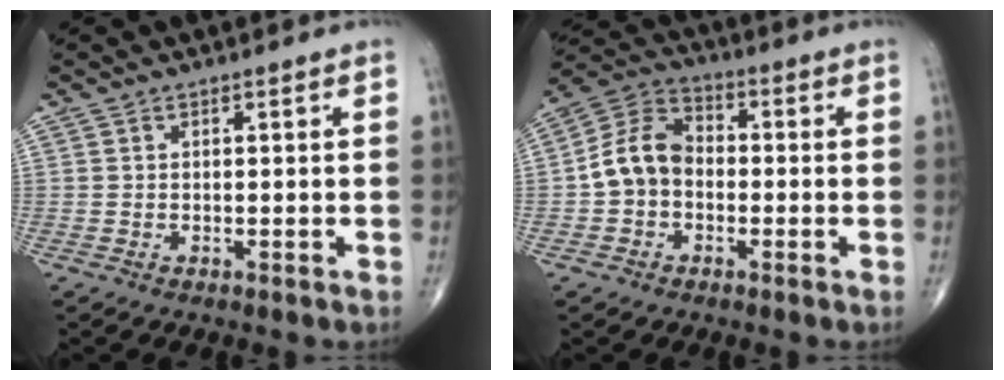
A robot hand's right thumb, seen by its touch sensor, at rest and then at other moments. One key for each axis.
{"total": 9.2, "fx": -1.2, "fy": 7.1, "fz": 5.8, "tx": -0.096, "ty": 0.036, "tz": -0.038}